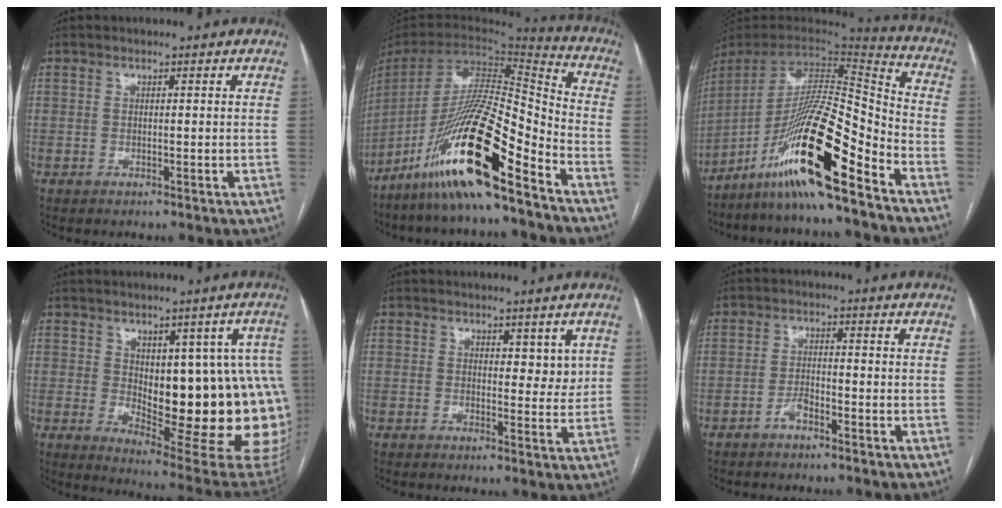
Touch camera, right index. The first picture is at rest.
{"total": 21.6, "force": [-14.2, 1.8, 16.2], "torque": [-0.321, -0.025, -0.263]}
{"total": 20.7, "force": [-13.5, 0.6, 15.7], "torque": [-0.293, -0.007, -0.246]}
{"total": 19.7, "force": [0.6, 7.4, 18.2], "torque": [-0.163, 0.010, 0.034]}
{"total": 3.3, "force": [1.6, 1.8, 2.2], "torque": [-0.020, -0.007, 0.021]}
{"total": 2.4, "force": [-1.6, 0.7, 1.6], "torque": [-0.029, 0.005, -0.032]}